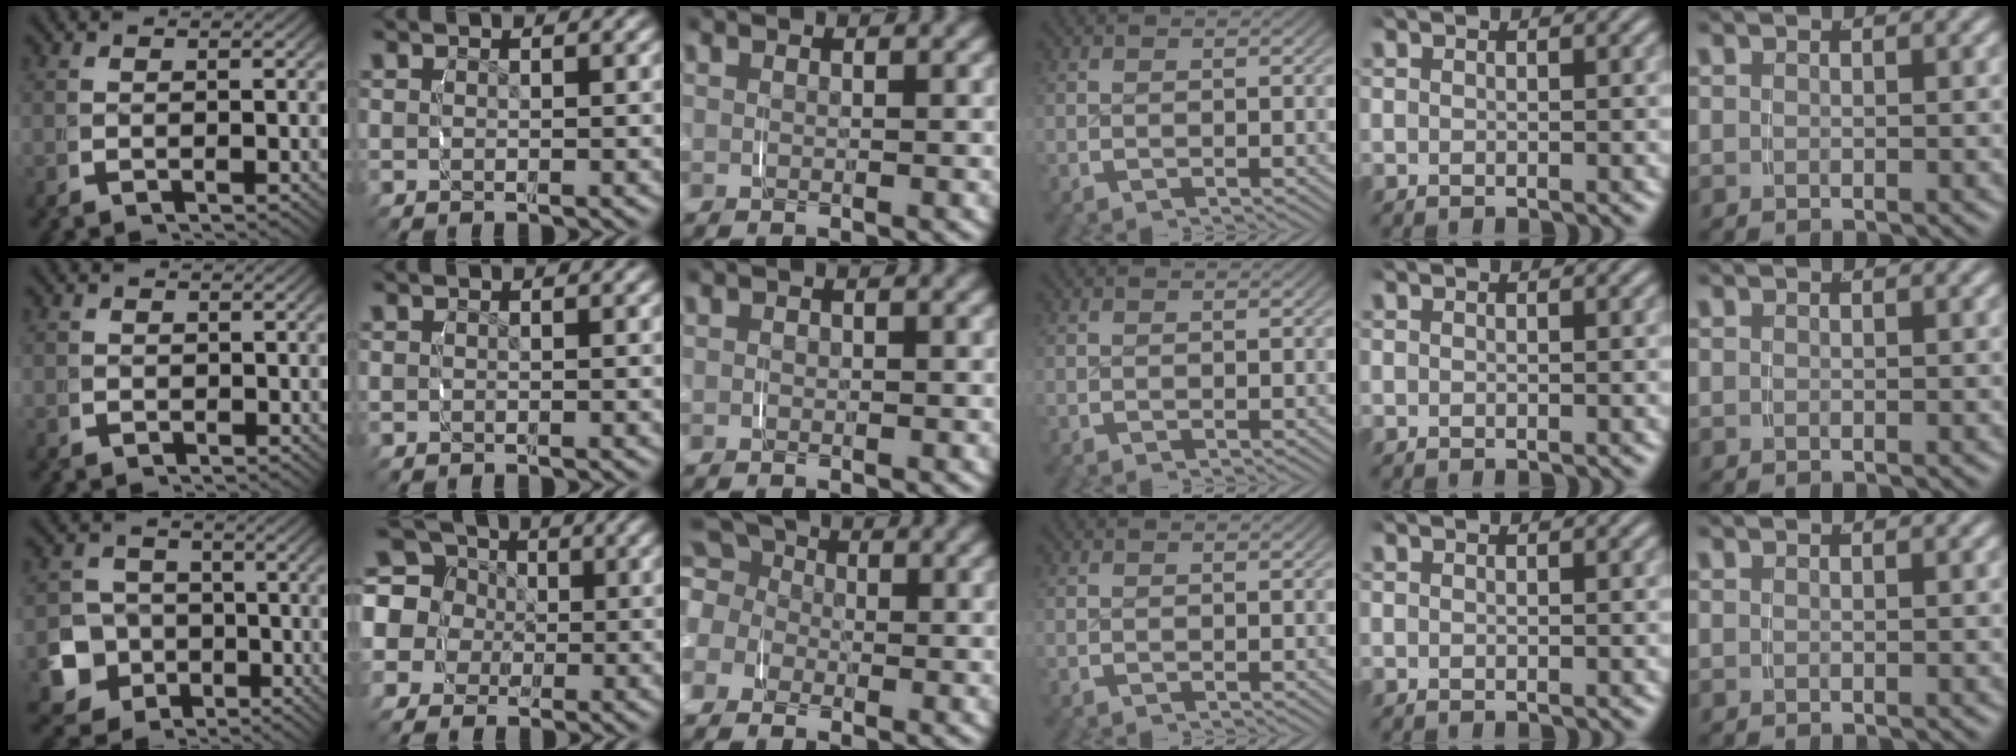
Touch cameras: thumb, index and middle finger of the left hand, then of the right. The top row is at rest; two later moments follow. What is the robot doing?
{"motion": "grasp_and_lifting", "object": "knife"}